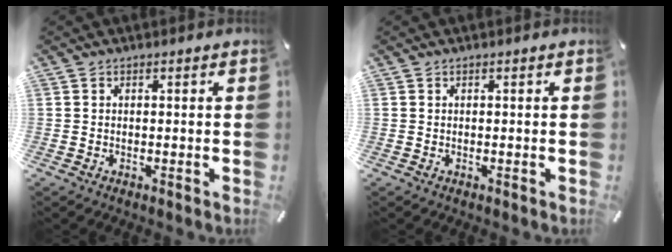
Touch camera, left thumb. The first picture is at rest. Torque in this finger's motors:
{"motor_torque": [0.00, 0.00, 0.00, 0.00, 0.00]}